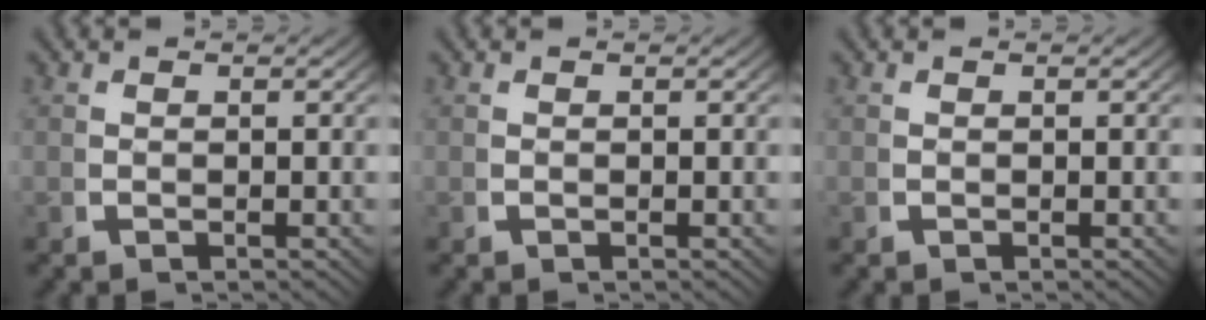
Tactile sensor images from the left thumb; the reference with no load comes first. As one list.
[{"total": 0.0}, {"total": 0.0}]